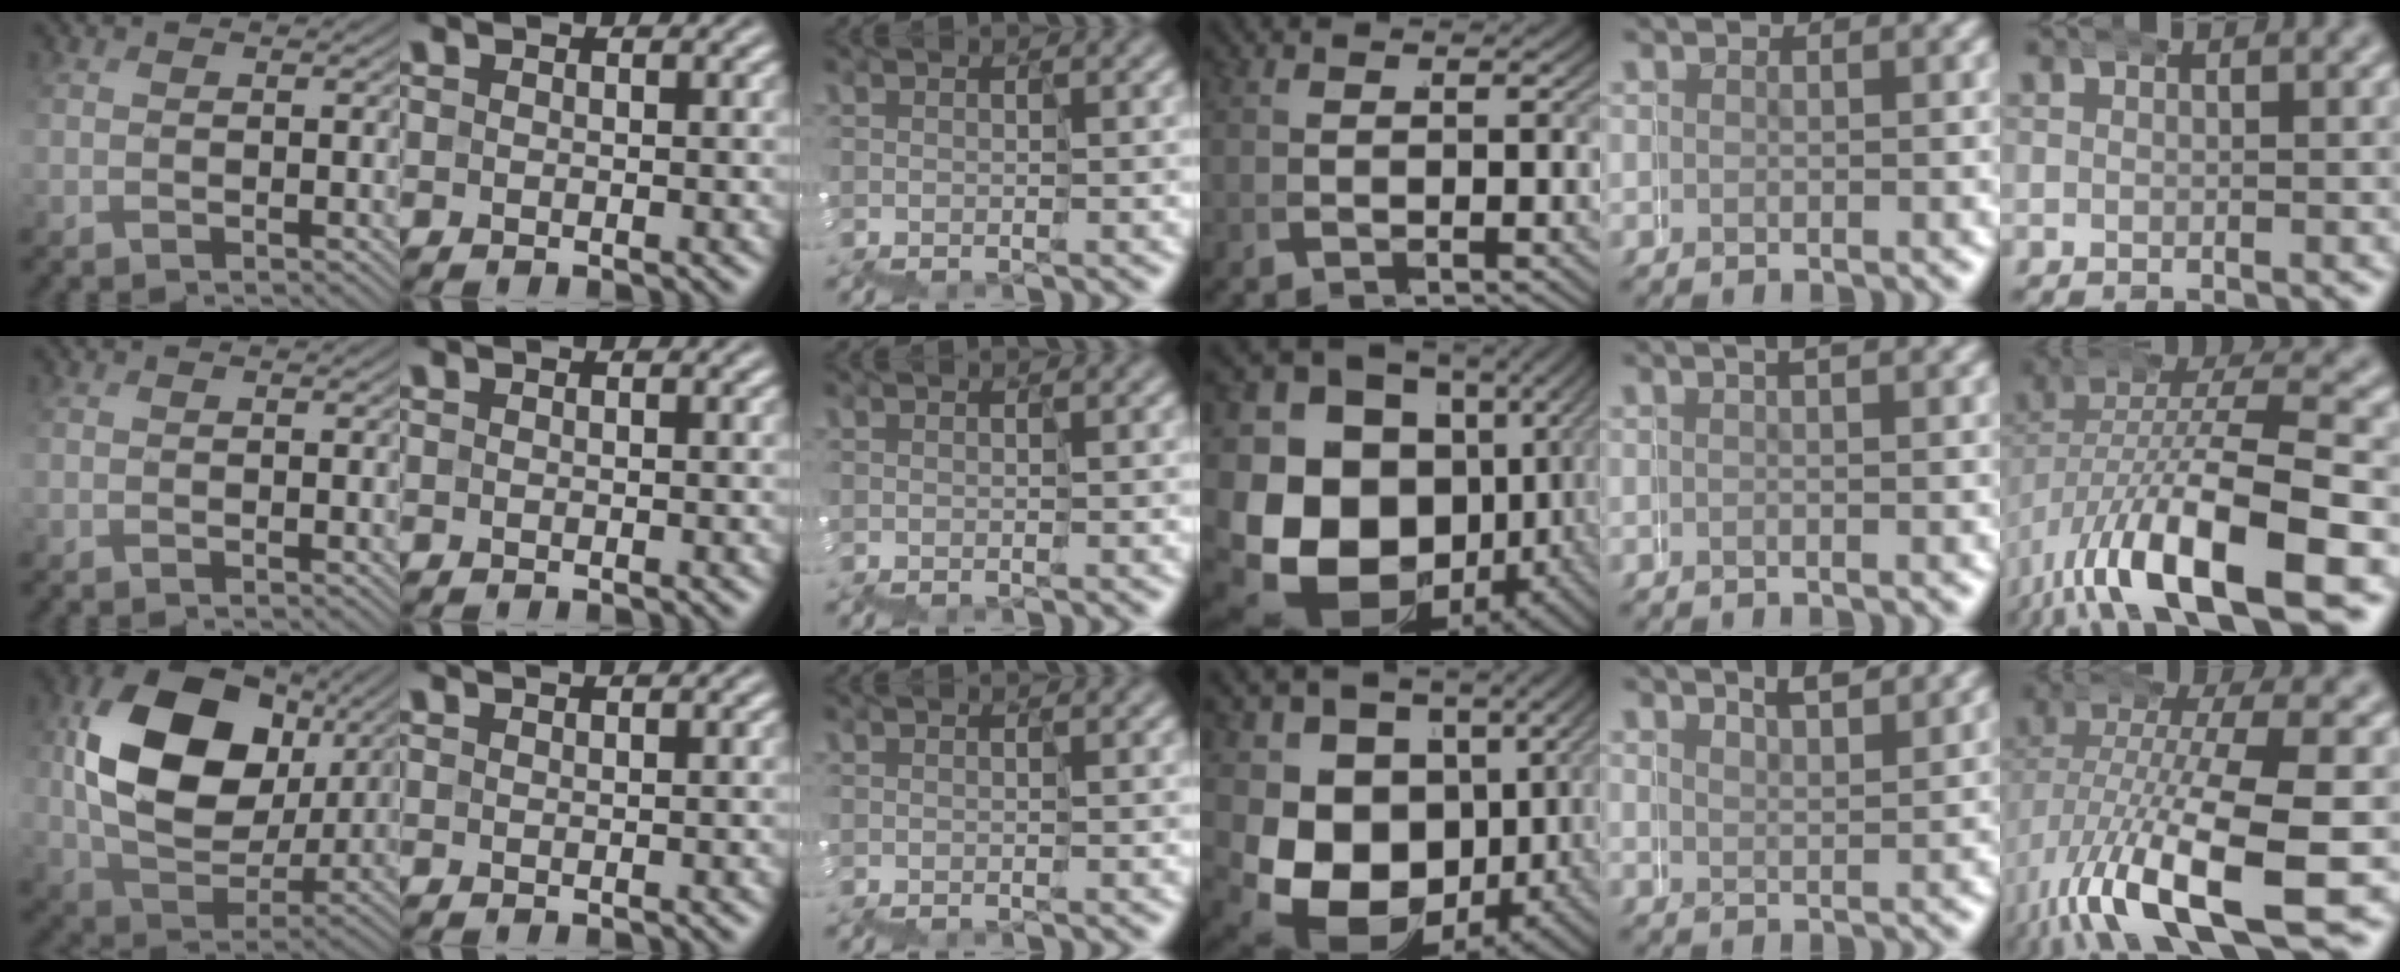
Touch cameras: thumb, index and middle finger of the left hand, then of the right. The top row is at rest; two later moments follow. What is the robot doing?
{"motion": "wrap", "object": "cloth"}